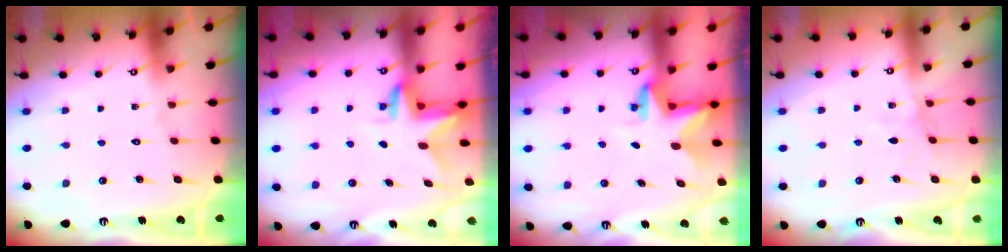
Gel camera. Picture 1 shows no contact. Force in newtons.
{"total": 2.9, "press": 2.9, "slide": 0.2}
{"total": 2.8, "press": 2.8, "slide": 0.2}
{"total": 3.8, "press": 3.8, "slide": 0.5}